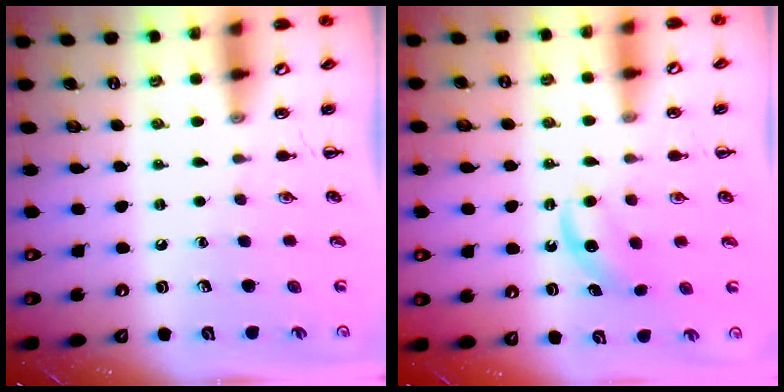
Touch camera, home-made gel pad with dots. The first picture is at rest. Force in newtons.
{"total": 5.1, "press": 4.9, "slide": 1.6}